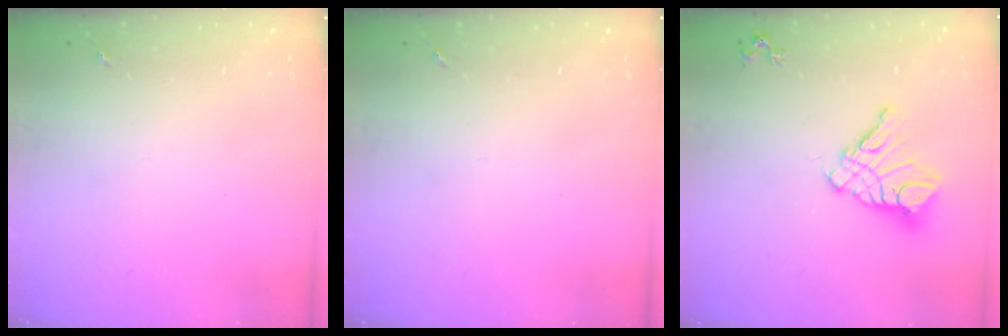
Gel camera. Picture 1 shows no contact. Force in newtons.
{"total": 0.0}
{"total": 12.8, "press": 12.7, "slide": 1.4}